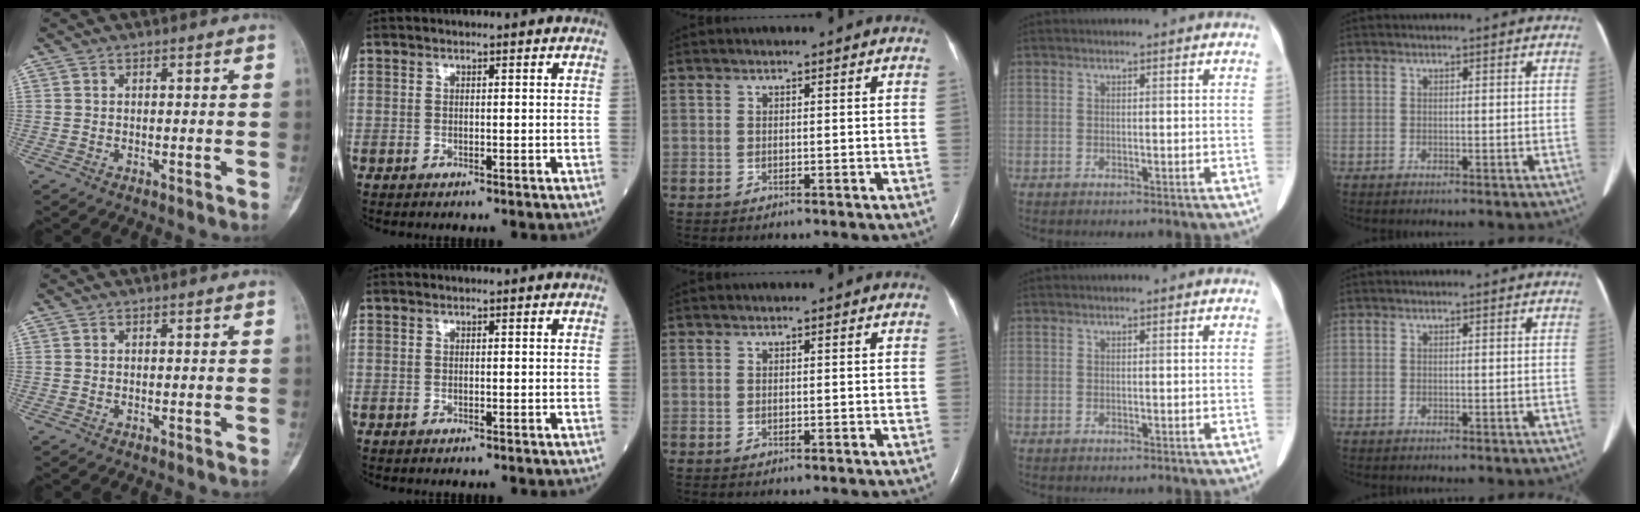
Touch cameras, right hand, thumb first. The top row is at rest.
{}